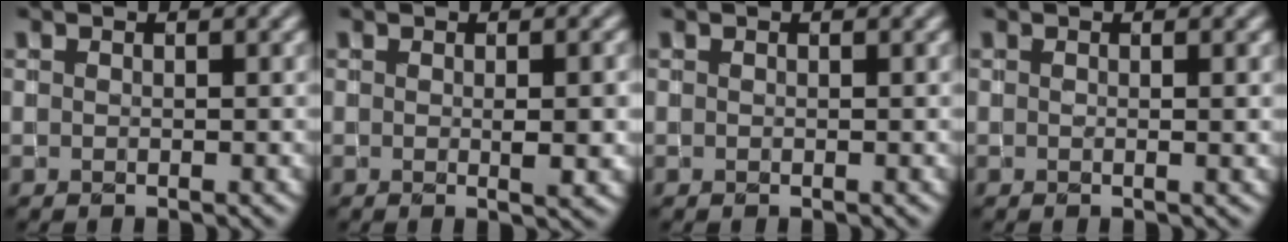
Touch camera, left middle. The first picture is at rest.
{"total": 2.6, "force": [0.0, 0.5, 2.5], "torque": [-0.033, 0.002, 0.001]}
{"total": 0.0}
{"total": 0.9, "force": [0.1, 0.3, 0.9], "torque": [-0.008, 0.001, 0.001]}